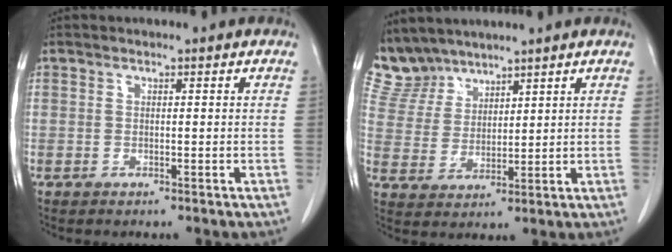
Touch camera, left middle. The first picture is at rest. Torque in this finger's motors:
{"motor_torque": [0.38, -0.38, 0.08, -0.03]}